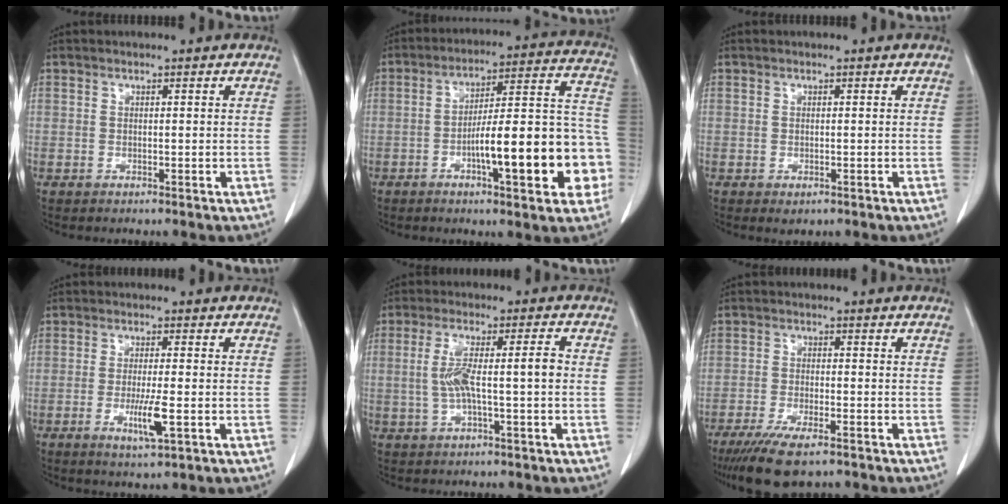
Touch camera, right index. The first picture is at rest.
{"total": 18.8, "force": [-5.7, 3.6, 17.5], "torque": [-0.200, 0.039, -0.074]}
{"total": 1.2, "force": [-0.6, 0.7, 0.7], "torque": [-0.008, -0.001, -0.002]}
{"total": 5.1, "force": [-1.6, 0.2, 4.8], "torque": [-0.094, -0.012, -0.026]}
{"total": 7.1, "force": [-0.4, 0.8, 7.1], "torque": [-0.142, 0.017, -0.006]}
{"total": 9.3, "force": [-6.7, 1.9, 6.0], "torque": [-0.101, -0.019, -0.105]}